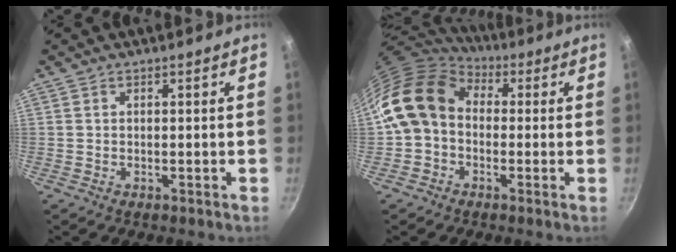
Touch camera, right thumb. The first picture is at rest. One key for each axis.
{"total": 13.3, "fx": 0.8, "fy": 10.4, "fz": 8.3, "tx": -0.130, "ty": 0.030, "tz": -0.005}